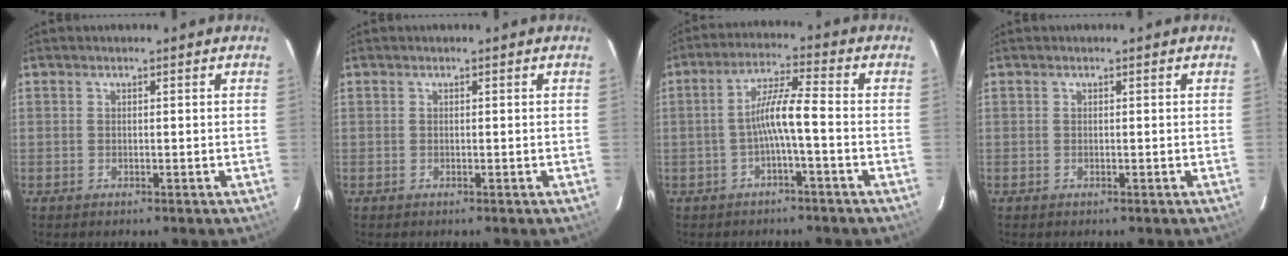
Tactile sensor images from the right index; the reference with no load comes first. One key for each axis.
{"total": 0.0}
{"total": 6.0, "fx": -2.0, "fy": -0.1, "fz": 5.6, "tx": -0.118, "ty": 0.013, "tz": -0.035}
{"total": 0.0}